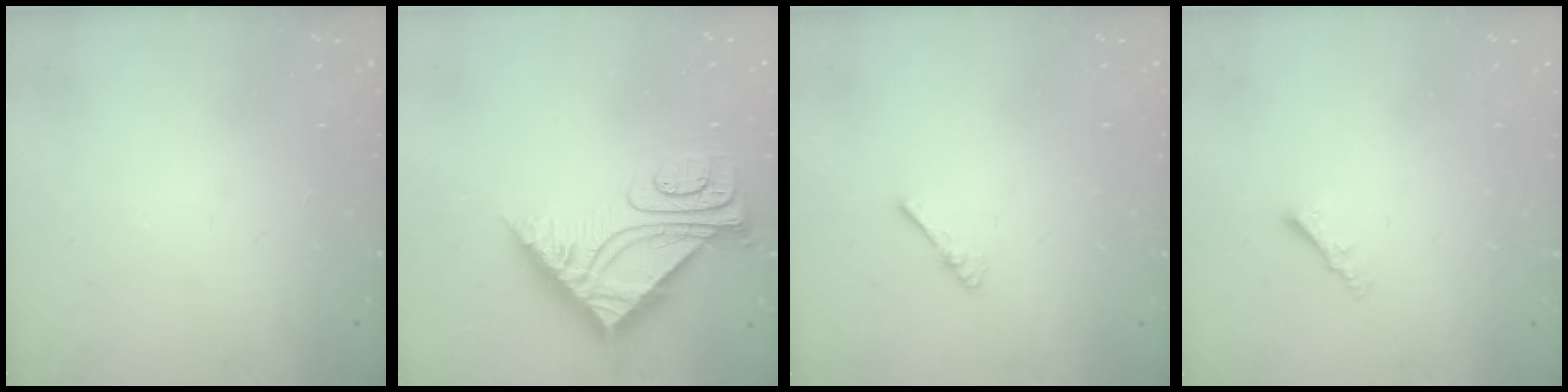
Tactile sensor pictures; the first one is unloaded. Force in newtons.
{"total": 8.9, "press": 8.8, "slide": 0.7}
{"total": 2.4, "press": 2.4, "slide": 0.5}
{"total": 2.0, "press": 2.0, "slide": 0.3}